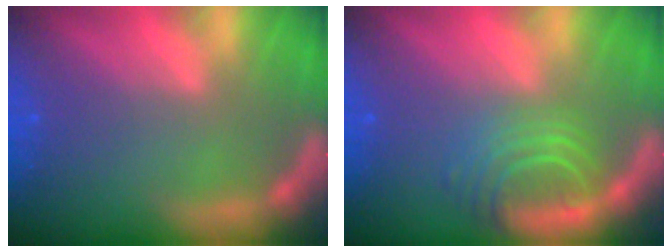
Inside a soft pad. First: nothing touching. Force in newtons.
{"total": 5.5}